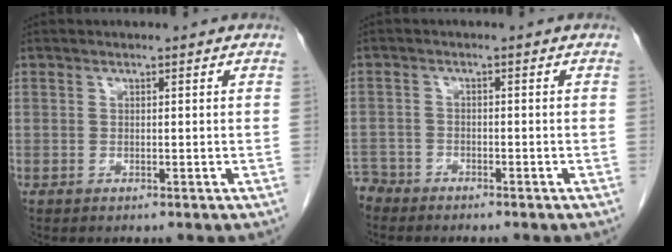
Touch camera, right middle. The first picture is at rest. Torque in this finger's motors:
{"motor_torque": [0.81, -1.33, 0.16, -0.07]}